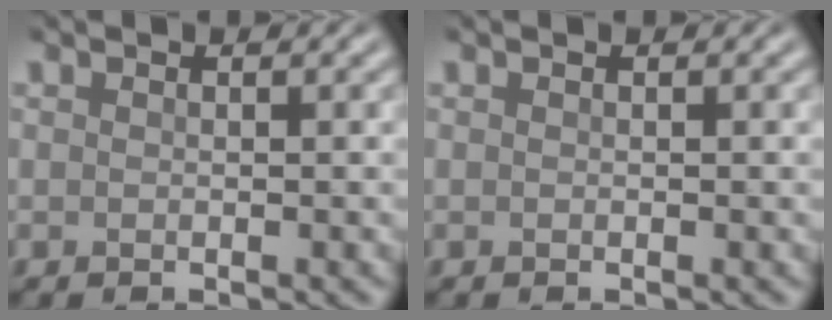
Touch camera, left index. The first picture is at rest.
{"total": 0.0}